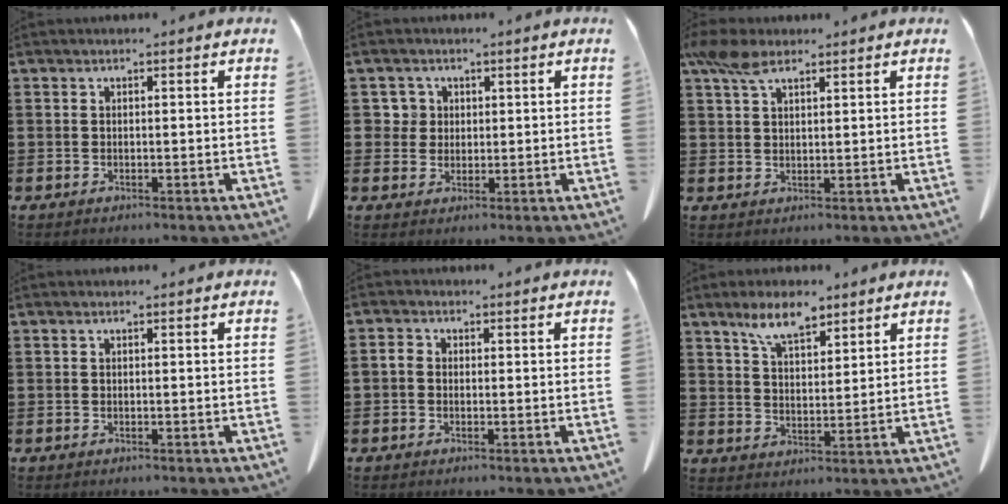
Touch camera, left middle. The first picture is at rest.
{"total": 3.2, "force": [1.2, 2.9, 0.7], "torque": [-0.021, 0.008, 0.019]}
{"total": 5.2, "force": [3.4, 2.1, 3.3], "torque": [-0.076, 0.003, 0.063]}
{"total": 0.0}
{"total": 1.3, "force": [-0.4, 0.9, 0.8], "torque": [-0.018, 0.000, -0.007]}
{"total": 7.0, "force": [5.3, 2.5, 3.9], "torque": [-0.082, -0.008, 0.096]}